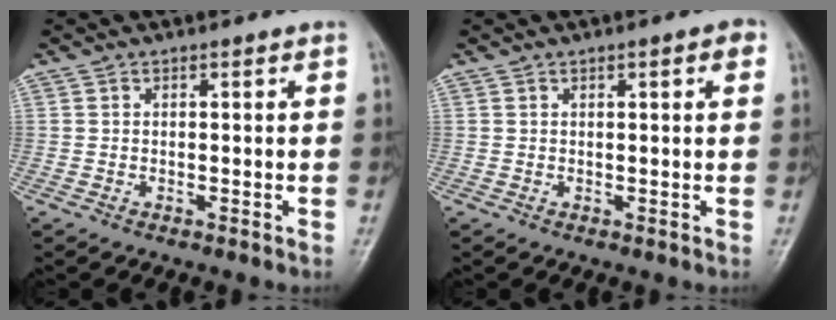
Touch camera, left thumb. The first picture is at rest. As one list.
[{"total": 2.6, "force": [1.1, 0.7, 2.3], "torque": [-0.027, 0.003, 0.011]}]